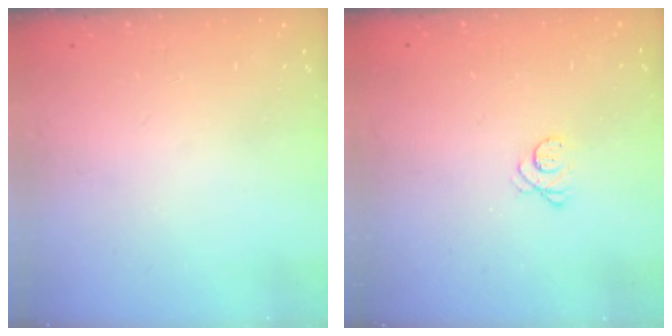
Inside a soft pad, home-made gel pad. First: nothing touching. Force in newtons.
{"total": 3.3, "press": 3.3, "slide": 0.4}